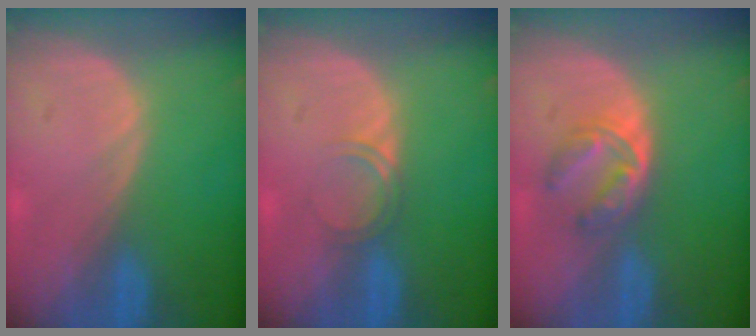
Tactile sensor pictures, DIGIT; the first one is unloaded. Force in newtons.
{"total": 2.0, "press": 2.0, "slide": 0.2}
{"total": 5.1, "press": 4.7, "slide": 1.9}